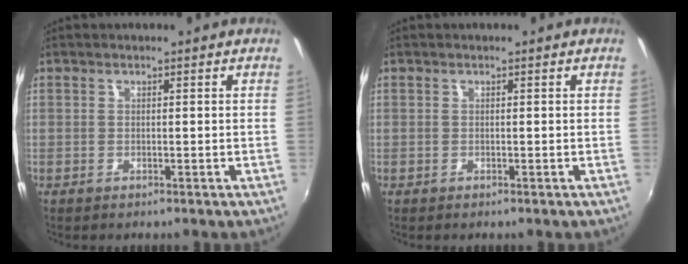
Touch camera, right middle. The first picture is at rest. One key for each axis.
{"total": 0.0}